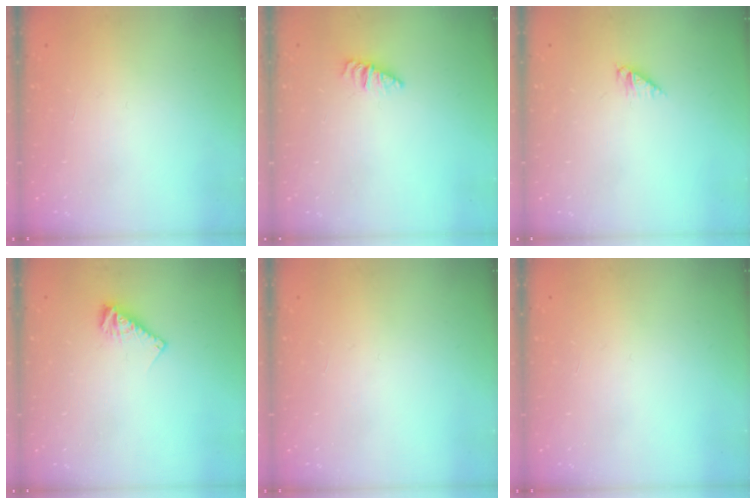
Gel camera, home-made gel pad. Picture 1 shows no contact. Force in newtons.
{"total": 1.2, "press": 1.2, "slide": 0.2}
{"total": 3.0, "press": 3.0, "slide": 0.4}
{"total": 7.2, "press": 7.2, "slide": 0.6}
{"total": 0.0}
{"total": 0.0}